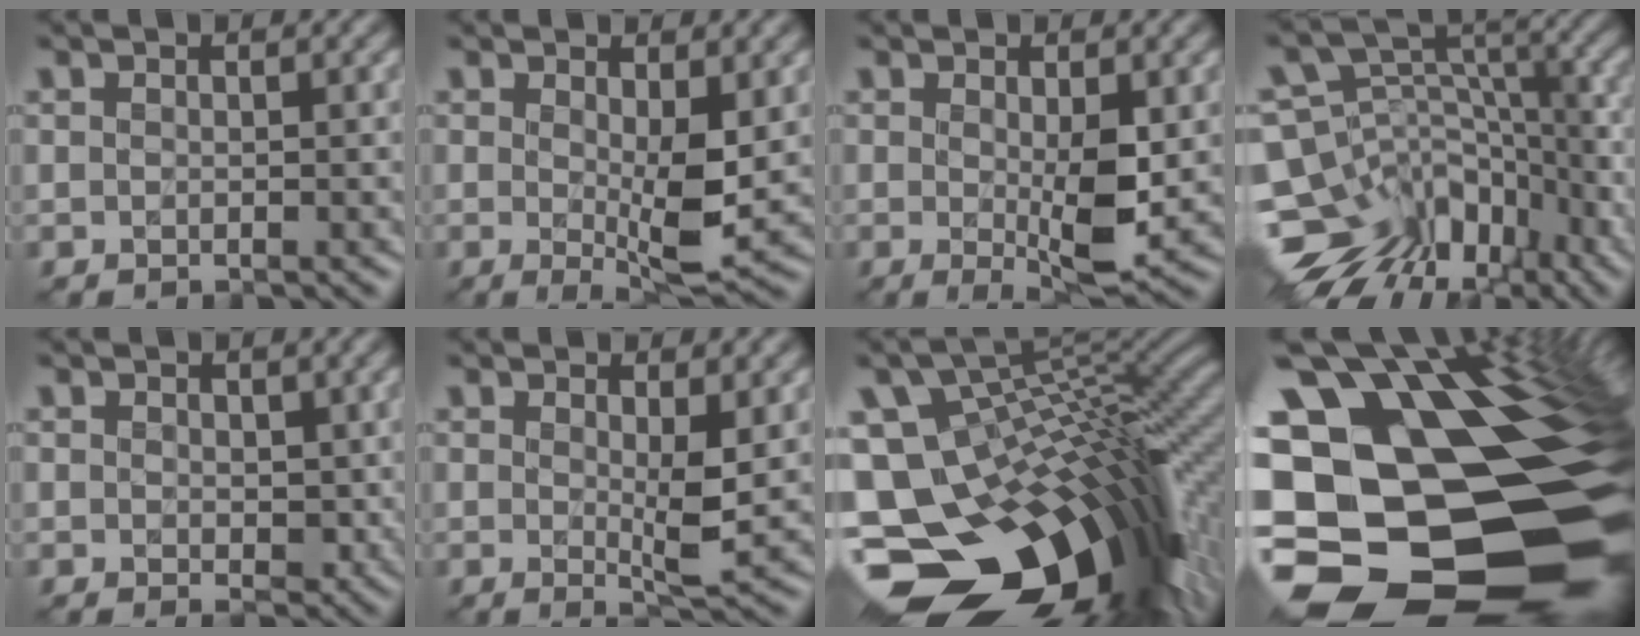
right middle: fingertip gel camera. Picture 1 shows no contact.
{"total": 4.0, "force": [0.4, 0.9, 3.9], "torque": [-0.076, -0.008, 0.012]}
{"total": 4.2, "force": [-0.1, 1.2, 4.0], "torque": [-0.077, -0.007, 0.006]}
{"total": 14.4, "force": [-9.7, 8.4, 6.6], "torque": [-0.142, 0.021, -0.137]}
{"total": 1.6, "force": [0.3, 1.3, 0.9], "torque": [-0.021, -0.003, 0.002]}
{"total": 2.6, "force": [0.7, 0.2, 2.5], "torque": [-0.050, -0.003, 0.014]}
{"total": 17.3, "force": [-5.7, 9.9, 12.9], "torque": [-0.234, -0.019, -0.078]}
{"total": 21.7, "force": [-3.0, 14.4, 15.9], "torque": [-0.269, -0.029, -0.038]}